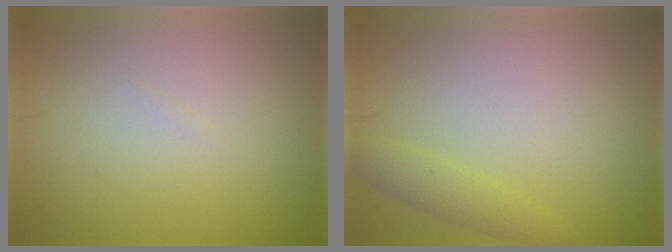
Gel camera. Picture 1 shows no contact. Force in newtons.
{"total": 1.6, "press": 1.6, "slide": 0.1}